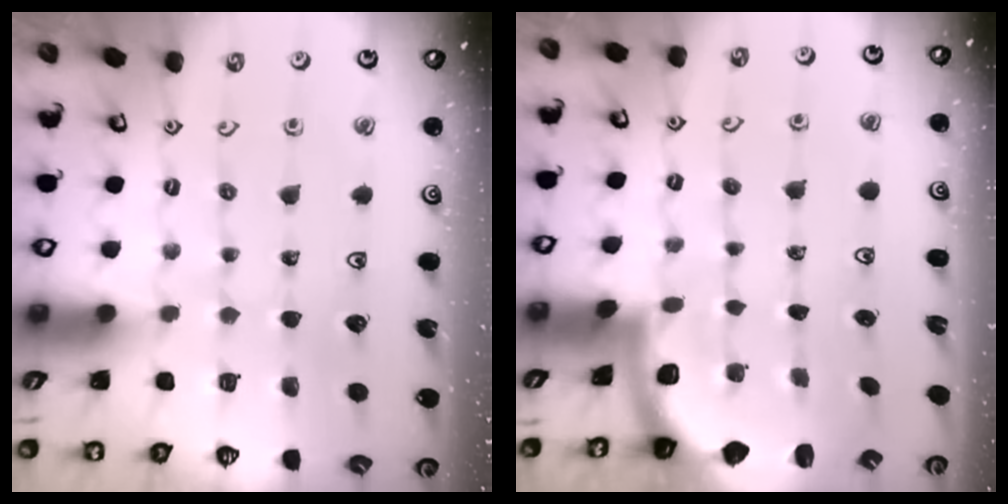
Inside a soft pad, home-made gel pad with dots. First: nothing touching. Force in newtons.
{"total": 2.0, "press": 2.0, "slide": 0.5}